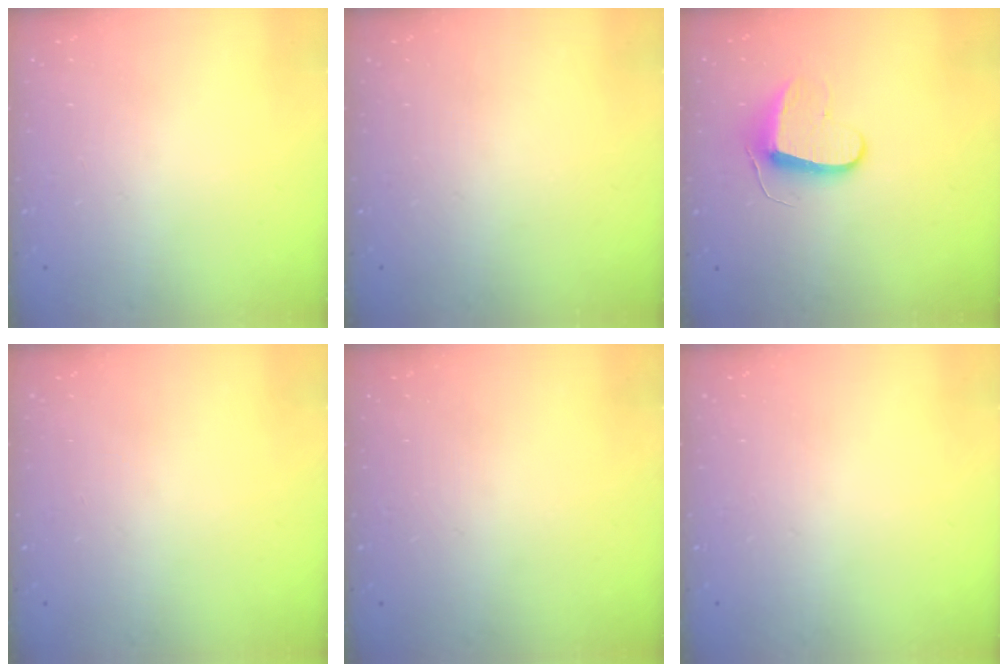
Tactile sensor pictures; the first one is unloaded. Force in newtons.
{"total": 0.0}
{"total": 9.3, "press": 9.3, "slide": 0.6}
{"total": 0.0}
{"total": 0.0}
{"total": 0.0}